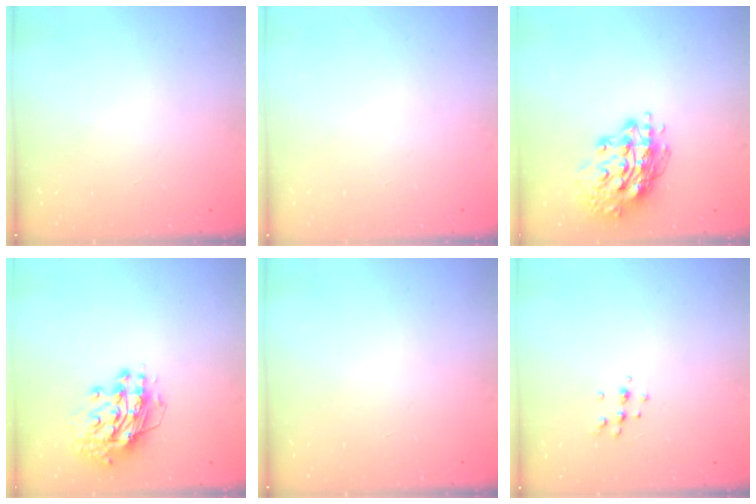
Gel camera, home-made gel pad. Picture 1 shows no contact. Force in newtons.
{"total": 0.0}
{"total": 15.9, "press": 15.9, "slide": 1.5}
{"total": 12.9, "press": 12.8, "slide": 1.2}
{"total": 0.0}
{"total": 4.9, "press": 4.8, "slide": 1.1}